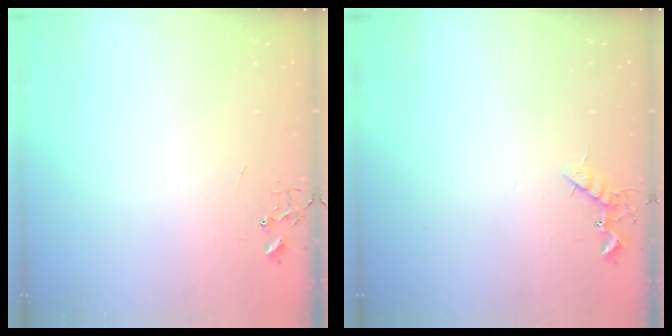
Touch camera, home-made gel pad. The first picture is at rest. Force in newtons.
{"total": 5.3, "press": 5.2, "slide": 1.0}